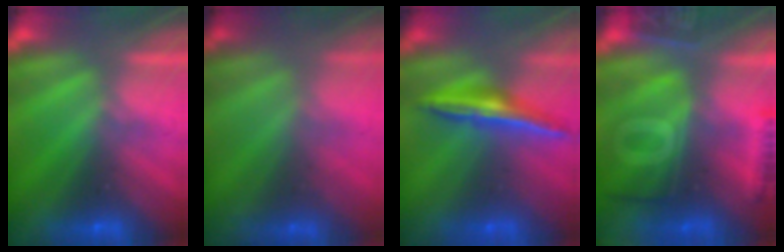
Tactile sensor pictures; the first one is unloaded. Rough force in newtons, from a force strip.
{"total": 1.6}
{"total": 1.5}
{"total": 9.8}